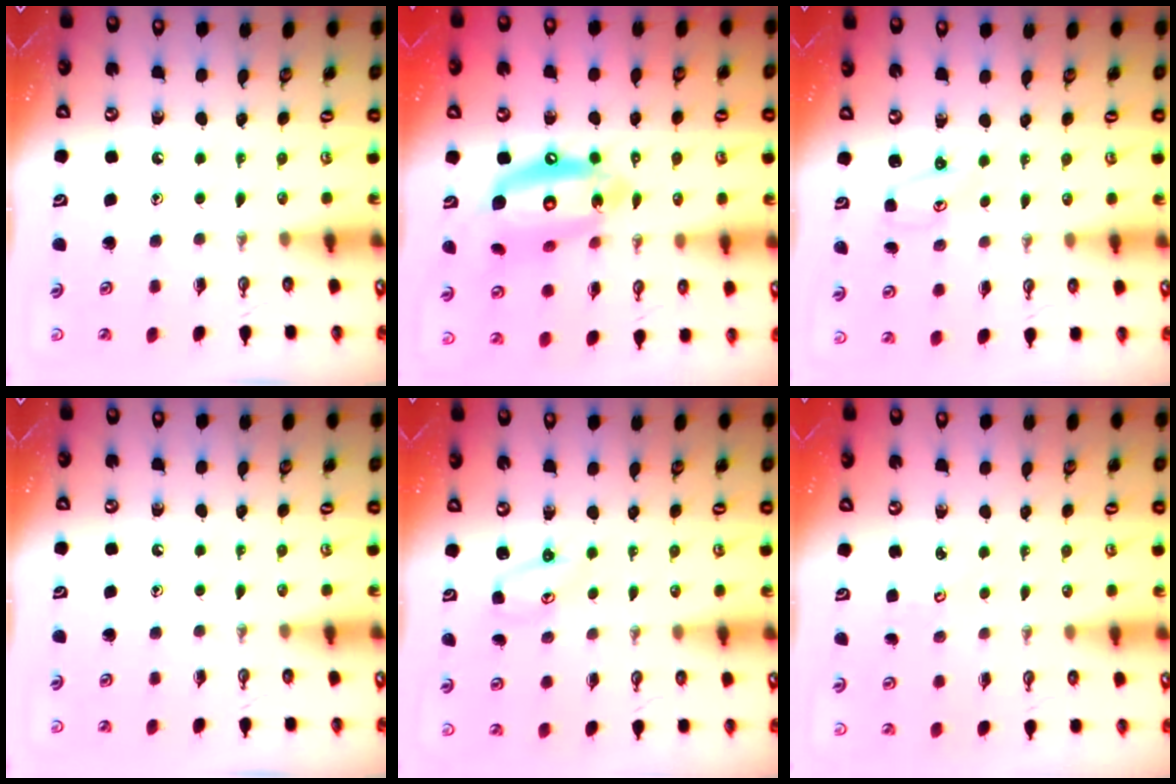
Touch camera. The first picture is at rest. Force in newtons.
{"total": 16.7, "press": 16.6, "slide": 1.6}
{"total": 1.8, "press": 1.8, "slide": 0.2}
{"total": 0.0}
{"total": 2.7, "press": 2.7, "slide": 0.3}
{"total": 2.1, "press": 2.1, "slide": 0.2}